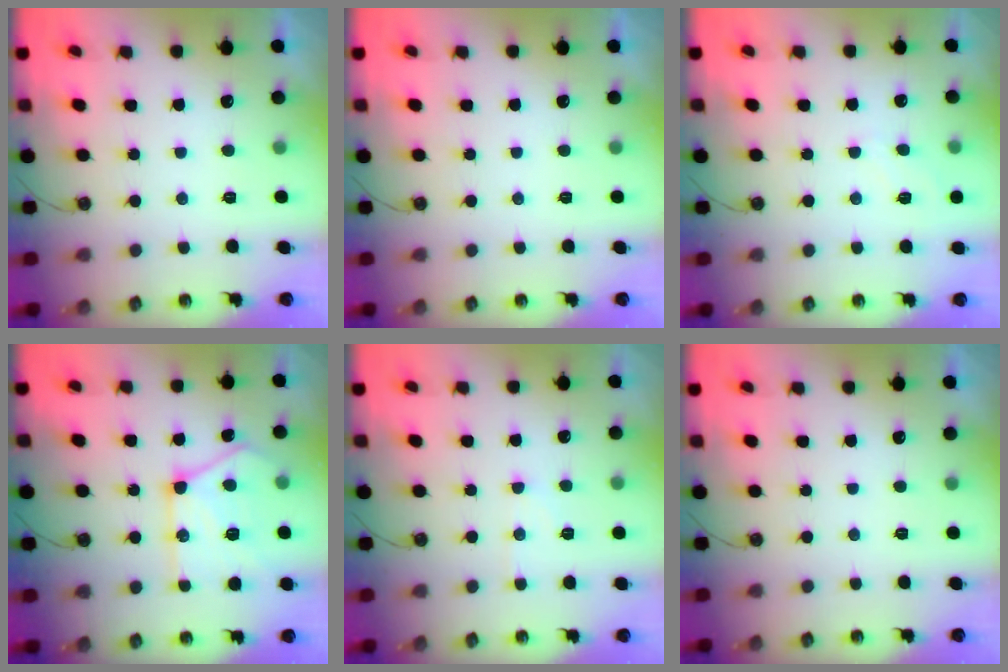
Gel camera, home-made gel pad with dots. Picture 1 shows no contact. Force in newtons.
{"total": 0.0}
{"total": 4.5, "press": 4.5, "slide": 0.5}
{"total": 18.1, "press": 18.0, "slide": 1.4}
{"total": 6.6, "press": 6.5, "slide": 0.6}
{"total": 0.0}